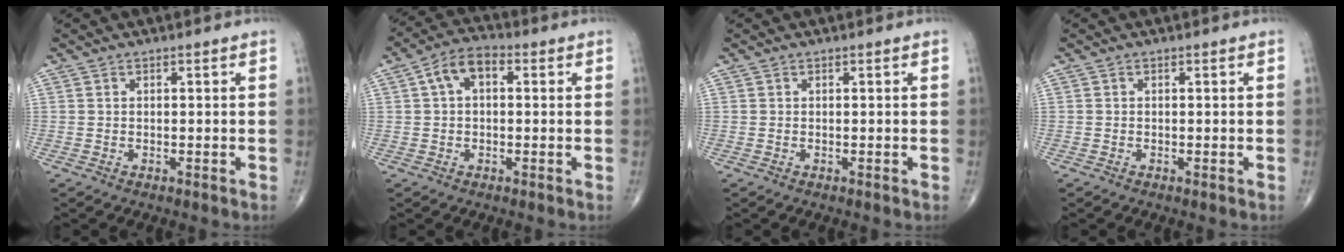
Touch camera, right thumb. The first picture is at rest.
{"total": 6.6, "force": [1.4, 4.0, 5.1], "torque": [-0.085, 0.024, 0.014]}
{"total": 0.0}
{"total": 0.0}